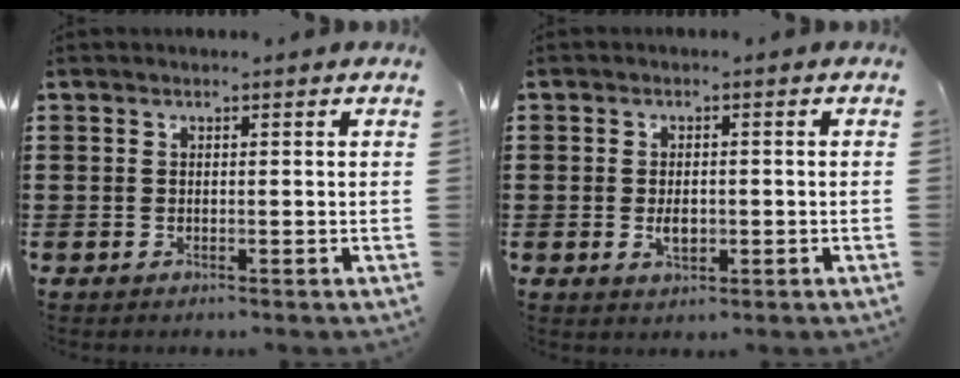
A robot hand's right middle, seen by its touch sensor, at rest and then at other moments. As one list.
[{"total": 2.5, "force": [-0.4, 1.4, 2.1], "torque": [-0.032, -0.006, -0.007]}]